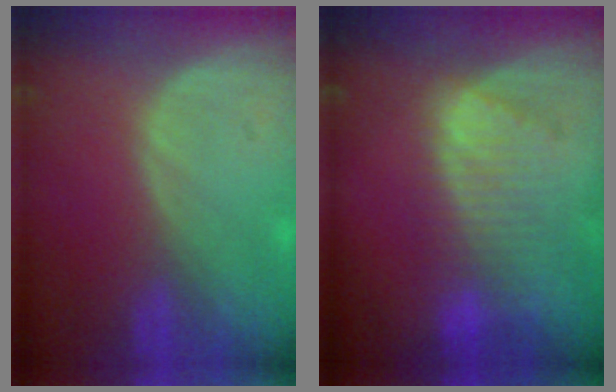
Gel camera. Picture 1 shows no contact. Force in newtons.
{"total": 8.1, "press": 7.6, "slide": 3.0}